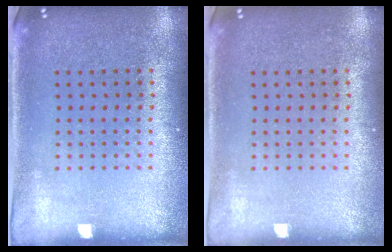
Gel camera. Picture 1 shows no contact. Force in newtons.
{"total": 0.0}